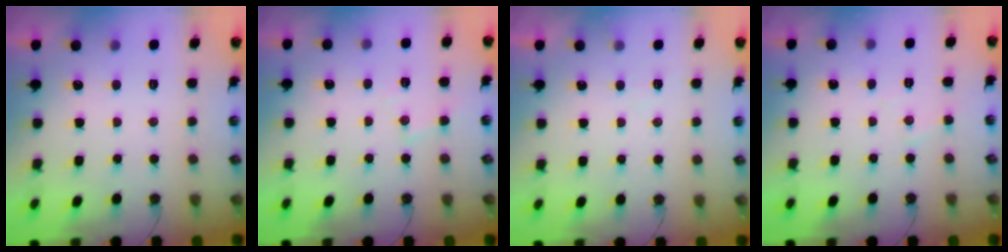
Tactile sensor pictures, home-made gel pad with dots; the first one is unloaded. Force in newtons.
{"total": 5.5, "press": 5.4, "slide": 0.7}
{"total": 3.8, "press": 3.7, "slide": 0.5}
{"total": 4.6, "press": 4.5, "slide": 0.8}